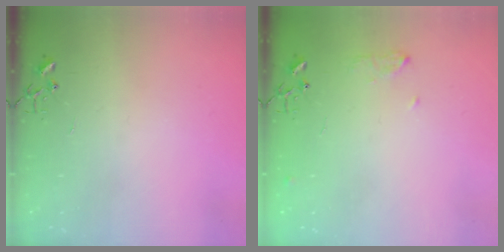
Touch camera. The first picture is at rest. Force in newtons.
{"total": 6.6, "press": 6.5, "slide": 1.1}